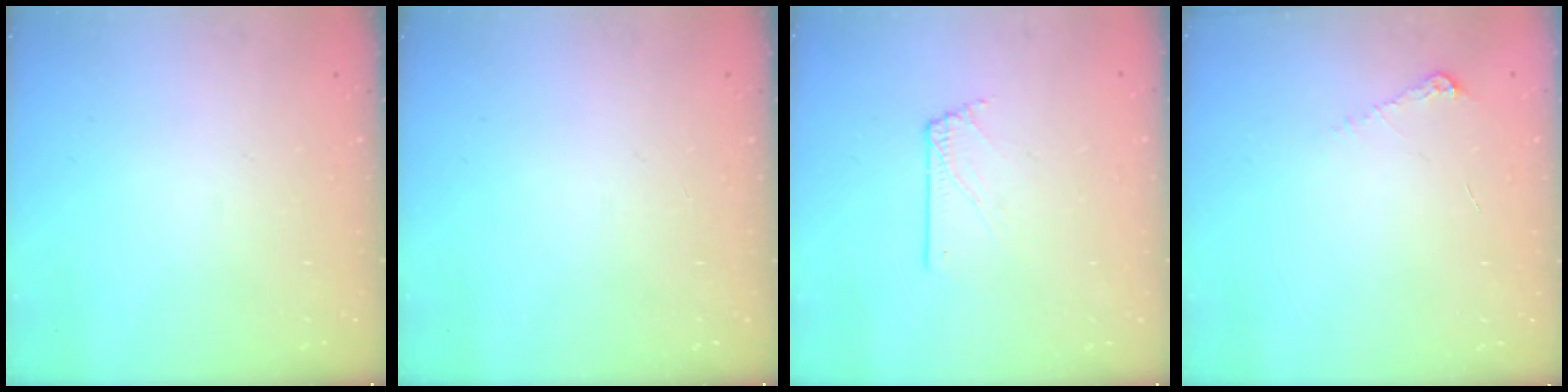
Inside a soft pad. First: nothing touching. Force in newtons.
{"total": 0.0}
{"total": 1.6, "press": 1.6, "slide": 0.2}
{"total": 4.9, "press": 4.9, "slide": 0.7}